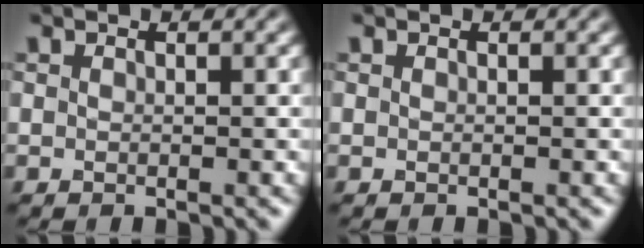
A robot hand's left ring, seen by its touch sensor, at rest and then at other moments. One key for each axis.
{"total": 0.0}